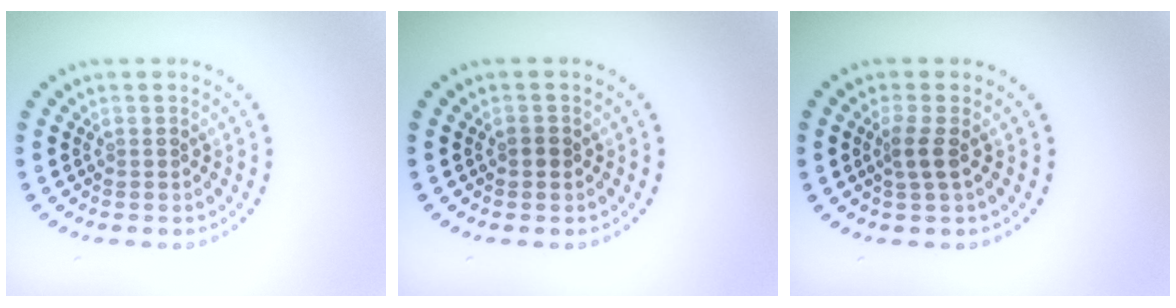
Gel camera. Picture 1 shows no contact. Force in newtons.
{"total": 0.7, "press": 0.7, "slide": 0.1}
{"total": 1.6, "press": 1.2, "slide": 1.0}